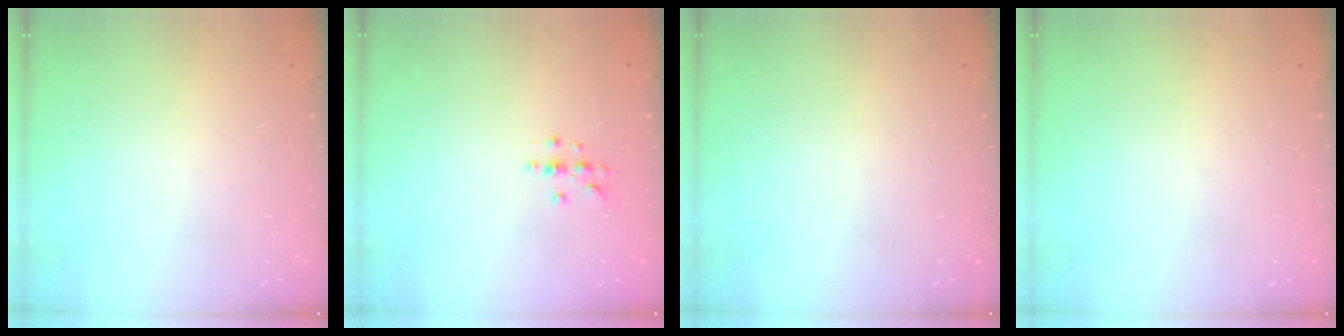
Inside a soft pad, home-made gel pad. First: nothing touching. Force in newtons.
{"total": 3.4, "press": 3.4, "slide": 0.4}
{"total": 0.0}
{"total": 0.0}